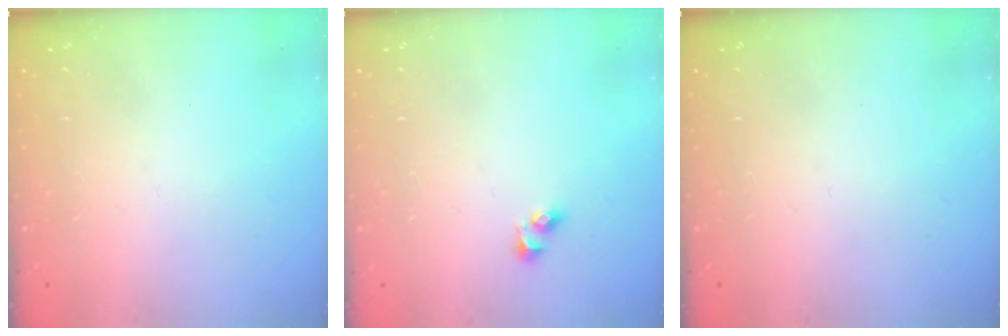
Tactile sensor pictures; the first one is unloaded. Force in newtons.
{"total": 2.7, "press": 2.5, "slide": 1.2}
{"total": 0.0}